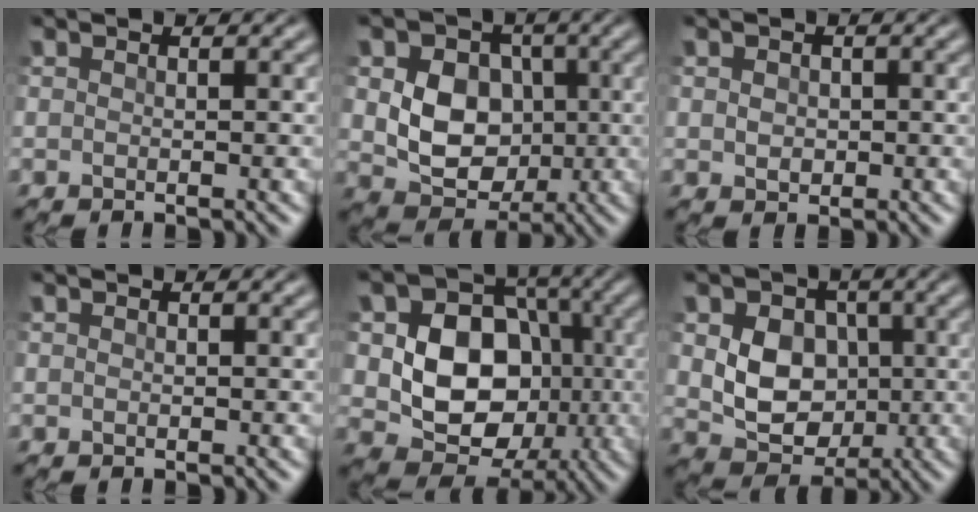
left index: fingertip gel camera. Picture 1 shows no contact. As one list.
[{"total": 7.0, "force": [0.0, 5.6, 4.3], "torque": [-0.079, -0.011, -0.003]}, {"total": 1.9, "force": [0.1, 1.6, 1.0], "torque": [-0.023, 0.001, 0.002]}, {"total": 0.0}, {"total": 10.3, "force": [-0.7, 8.0, 6.5], "torque": [-0.109, -0.008, -0.019]}, {"total": 6.3, "force": [0.1, 5.0, 3.8], "torque": [-0.074, -0.011, -0.001]}]